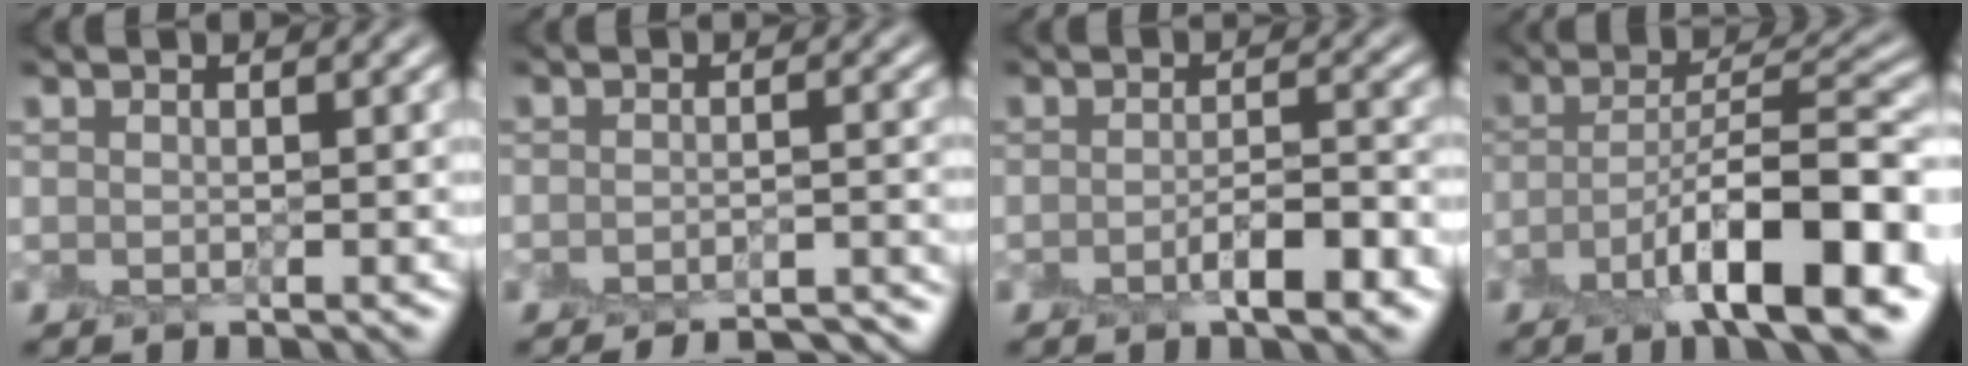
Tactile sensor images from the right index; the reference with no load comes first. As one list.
[{"total": 6.1, "force": [-5.8, 1.3, 1.5], "torque": [-0.012, -0.003, -0.062]}, {"total": 3.5, "force": [-1.9, 1.1, 2.7], "torque": [-0.044, -0.003, -0.031]}, {"total": 10.6, "force": [-4.8, 3.0, 9.0], "torque": [-0.137, 0.003, -0.085]}]